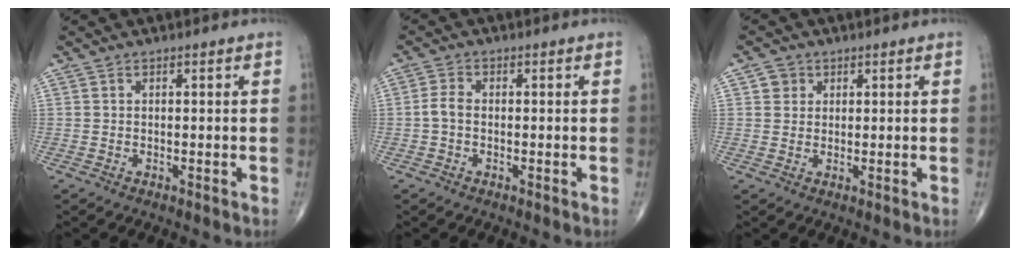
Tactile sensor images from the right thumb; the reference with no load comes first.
{"total": 2.5, "force": [-0.4, 1.5, 2.0], "torque": [-0.041, 0.006, -0.015]}
{"total": 2.6, "force": [1.0, 2.3, 0.5], "torque": [0.006, -0.003, 0.011]}